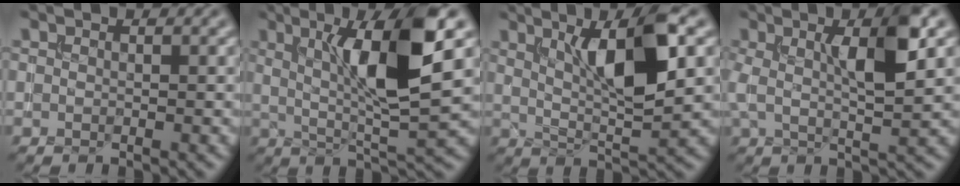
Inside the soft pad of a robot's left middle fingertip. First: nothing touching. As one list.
[{"total": 9.2, "force": [2.5, 1.8, 8.6], "torque": [-0.137, -0.002, 0.046]}, {"total": 7.6, "force": [2.5, 1.7, 7.0], "torque": [-0.112, 0.004, 0.043]}, {"total": 6.4, "force": [1.8, 1.3, 6.0], "torque": [-0.101, 0.004, 0.028]}]